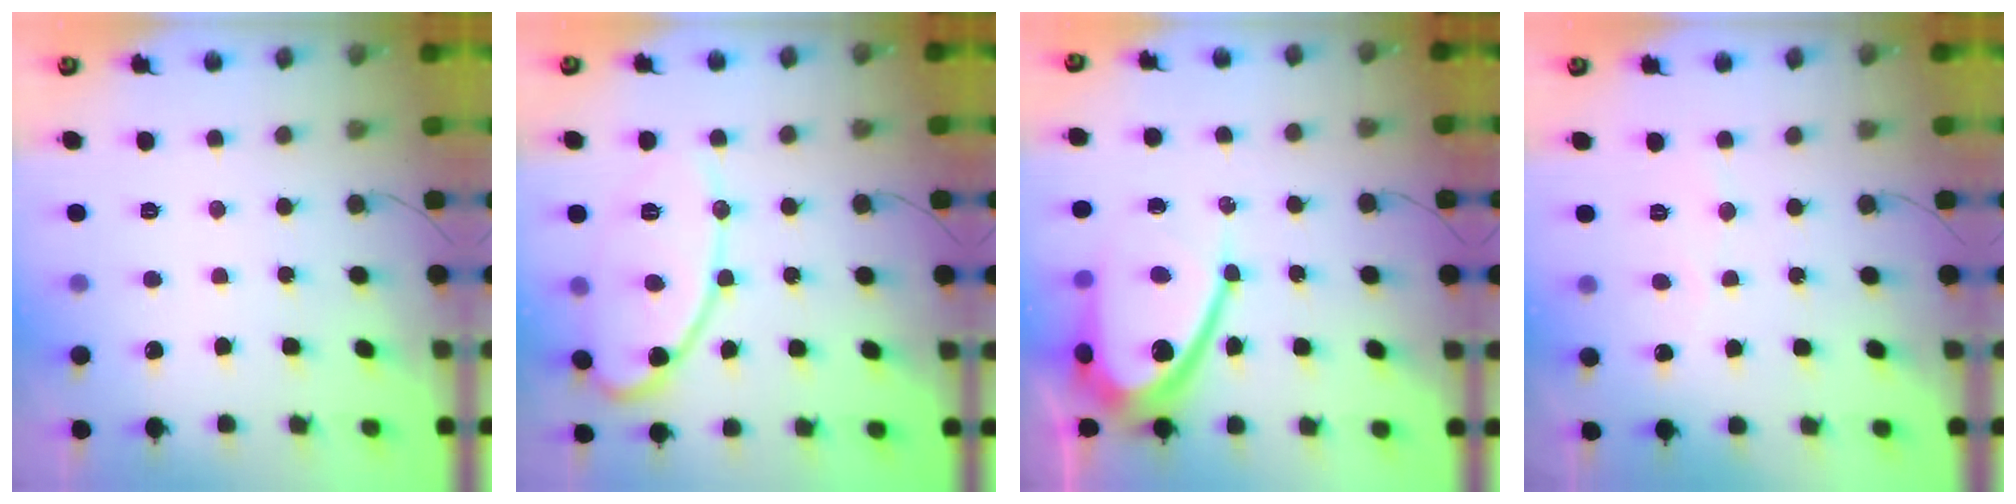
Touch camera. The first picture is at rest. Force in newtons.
{"total": 12.7, "press": 12.7, "slide": 0.7}
{"total": 15.0, "press": 15.0, "slide": 0.9}
{"total": 2.5, "press": 2.5, "slide": 0.2}